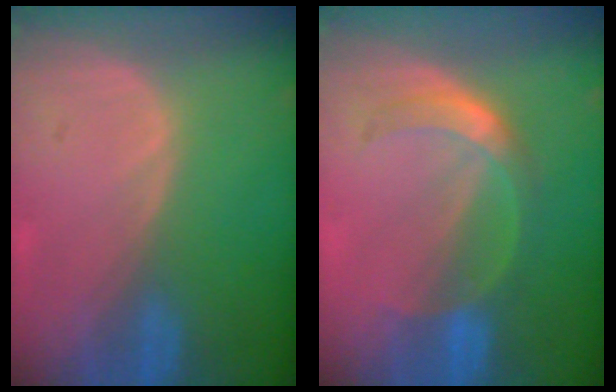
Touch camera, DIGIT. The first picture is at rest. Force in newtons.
{"total": 5.8, "press": 5.0, "slide": 2.8}